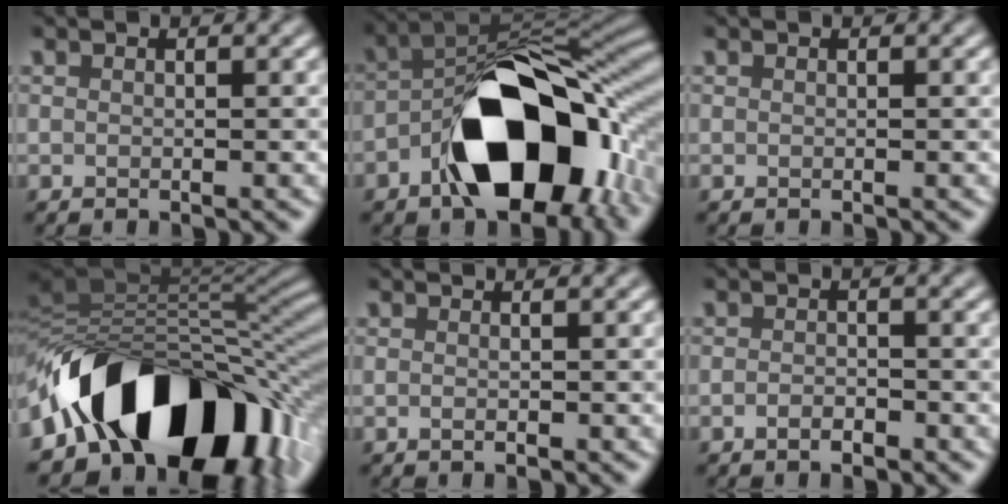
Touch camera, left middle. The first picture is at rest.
{"total": 14.8, "force": [-5.6, 8.1, 11.0], "torque": [-0.139, 0.002, -0.096]}
{"total": 0.0}
{"total": 14.9, "force": [-5.4, 9.0, 10.5], "torque": [-0.140, 0.013, -0.091]}
{"total": 1.3, "force": [0.3, 0.4, 1.1], "torque": [-0.018, -0.002, -0.002]}
{"total": 1.2, "force": [-0.7, 0.5, 0.9], "torque": [-0.016, 0.000, -0.013]}